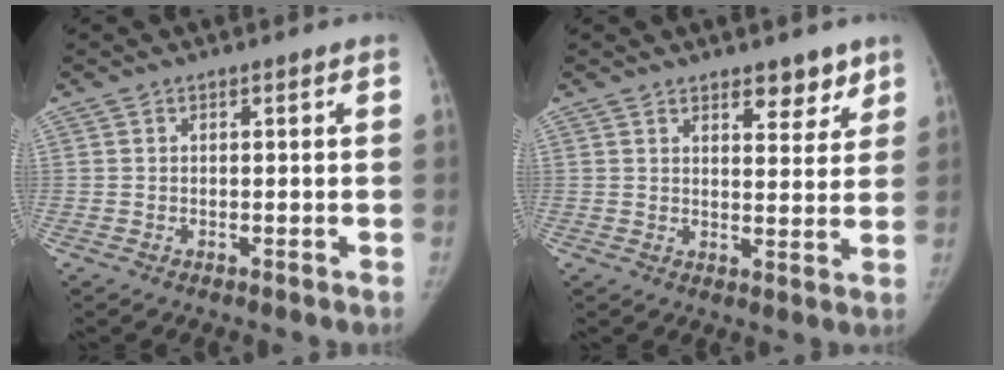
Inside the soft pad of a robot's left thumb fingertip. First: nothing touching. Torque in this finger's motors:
{"motor_torque": [-0.02, -0.02, -0.14, -0.06, 0.06]}